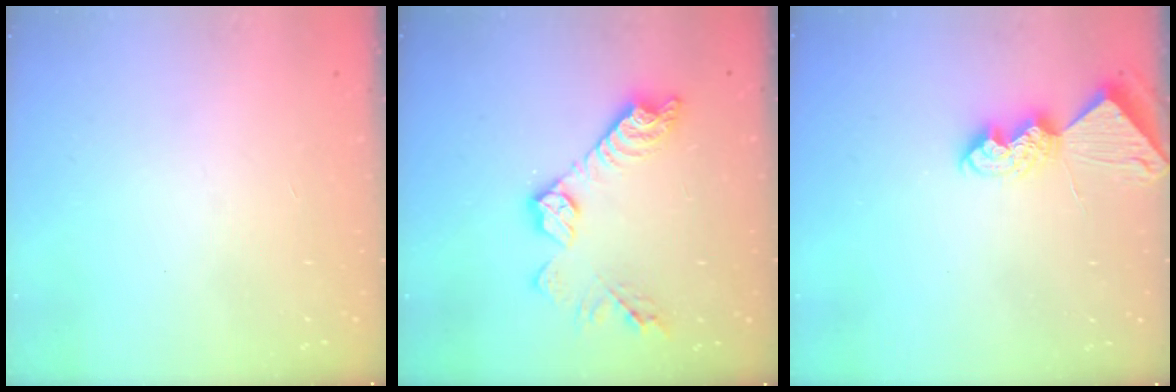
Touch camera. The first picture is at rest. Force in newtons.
{"total": 13.3, "press": 13.3, "slide": 0.8}
{"total": 9.5, "press": 9.4, "slide": 0.7}